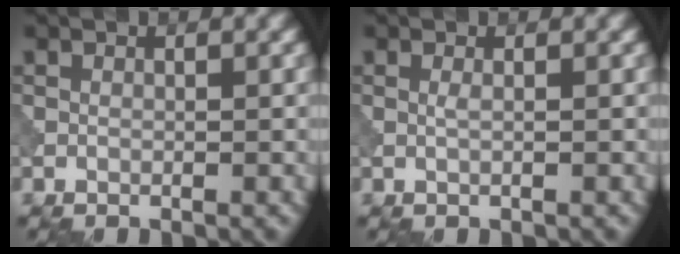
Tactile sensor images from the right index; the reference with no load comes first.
{"total": 0.6, "force": [0.0, 0.0, 0.6], "torque": [-0.013, 0.000, -0.001]}